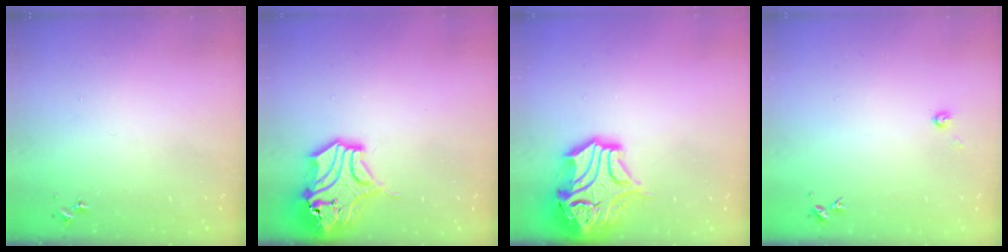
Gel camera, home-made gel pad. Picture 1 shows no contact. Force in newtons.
{"total": 15.4, "press": 15.3, "slide": 2.2}
{"total": 17.4, "press": 17.2, "slide": 2.6}
{"total": 3.9, "press": 3.9, "slide": 0.5}